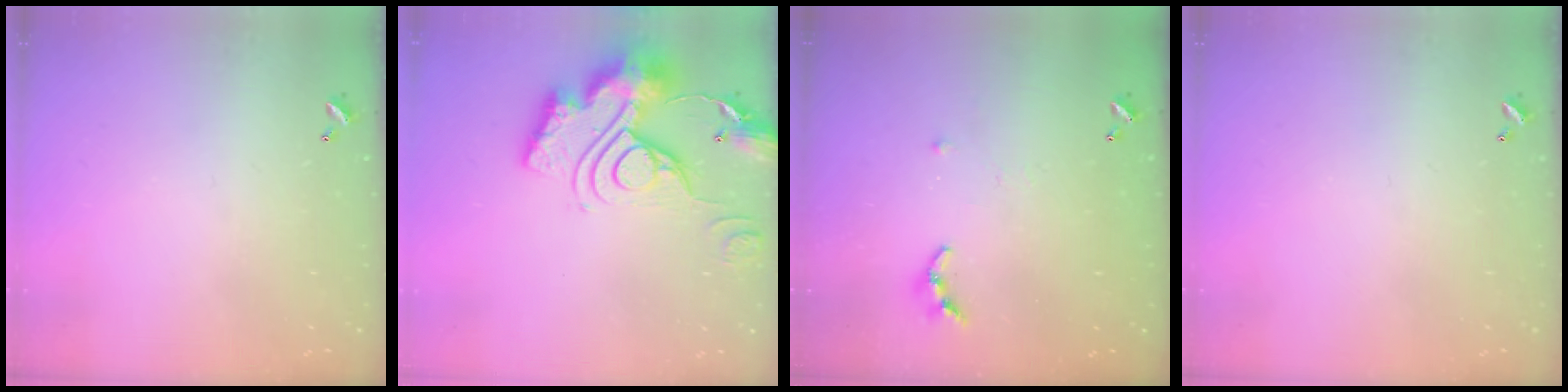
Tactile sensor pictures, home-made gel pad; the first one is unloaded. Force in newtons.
{"total": 21.4, "press": 21.3, "slide": 2.0}
{"total": 5.8, "press": 5.8, "slide": 0.1}
{"total": 0.0}